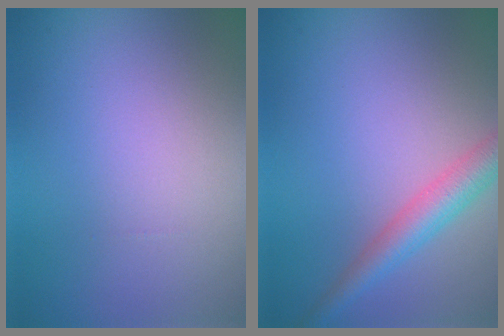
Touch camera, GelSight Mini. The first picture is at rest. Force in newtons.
{"total": 3.6, "press": 3.6, "slide": 0.1}